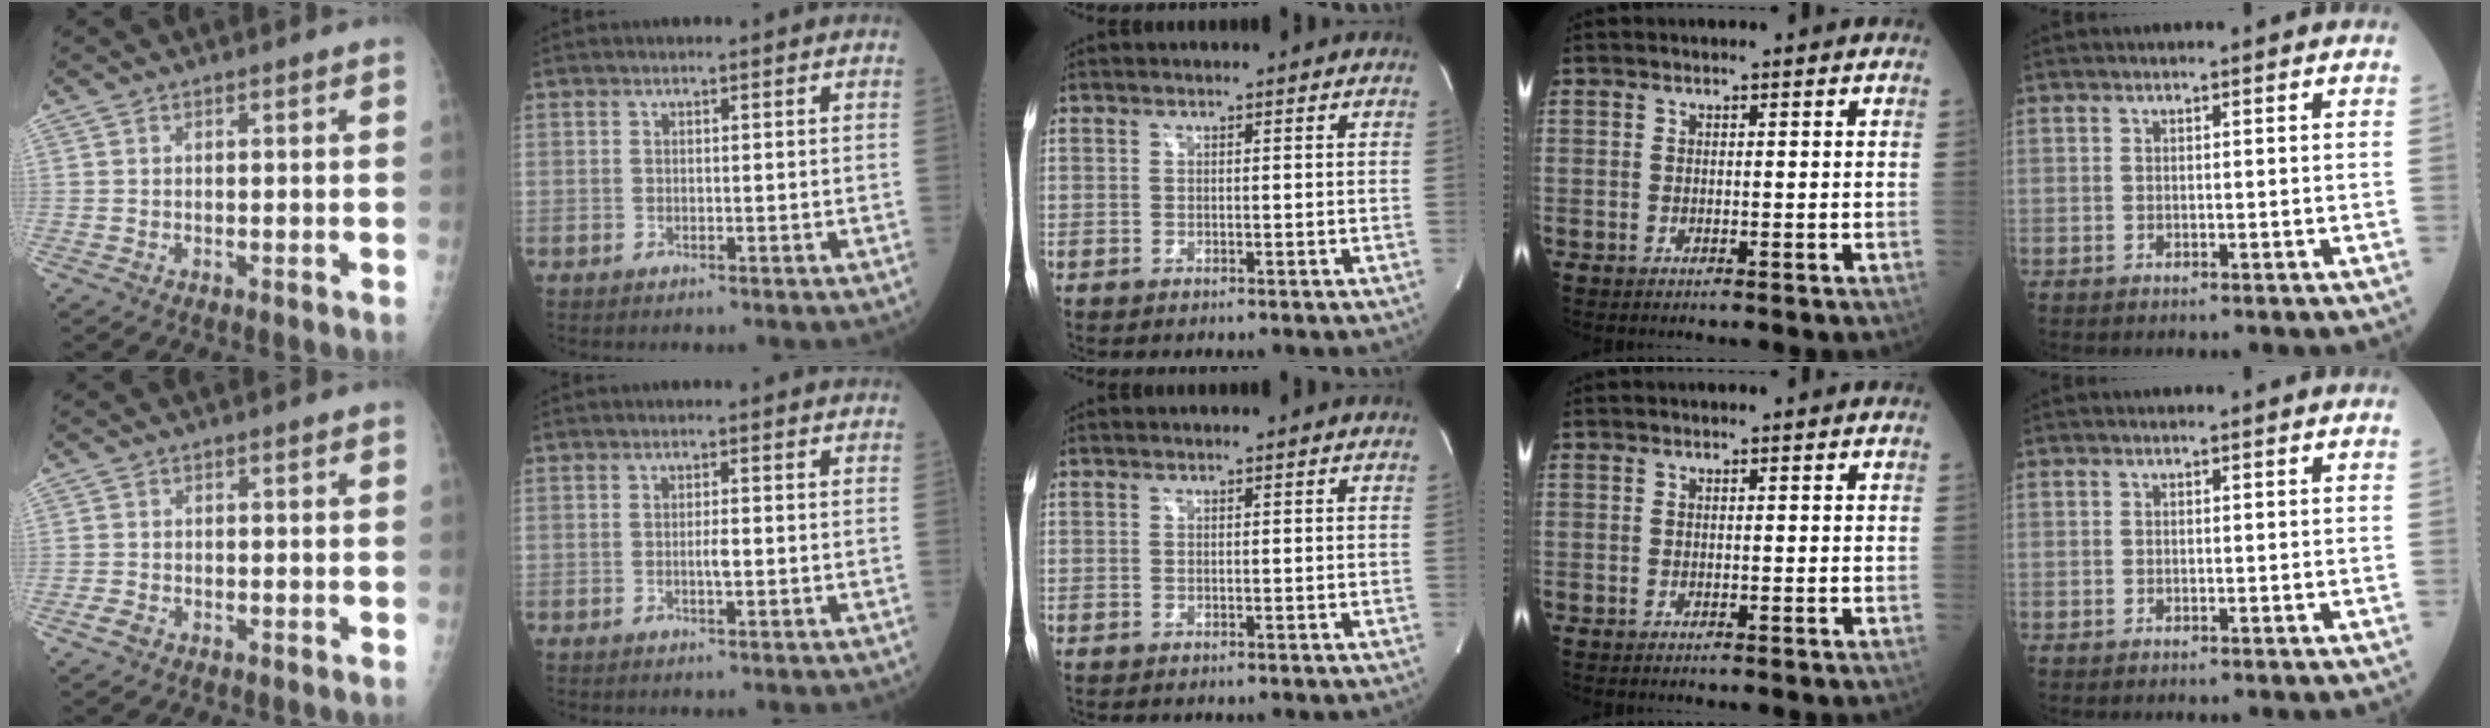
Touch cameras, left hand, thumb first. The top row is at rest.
{"thumb": {"total": 1.6, "force": [-1.1, 1.0, 0.7], "torque": [-0.015, 0.002, -0.021]}, "index": {"total": 1.4, "force": [-0.5, 0.2, 1.3], "torque": [-0.025, -0.004, -0.008]}}